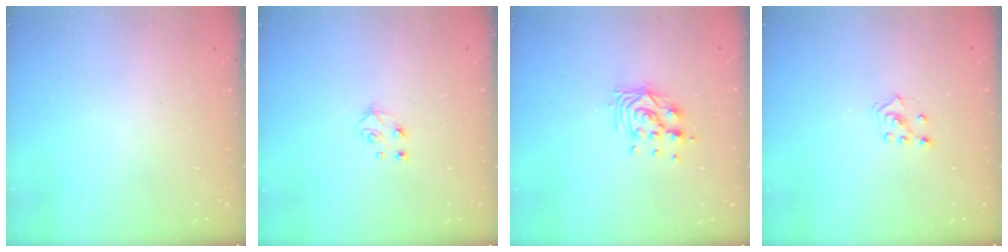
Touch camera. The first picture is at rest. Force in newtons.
{"total": 5.2, "press": 5.1, "slide": 0.7}
{"total": 10.7, "press": 10.7, "slide": 0.7}
{"total": 2.8, "press": 2.7, "slide": 0.5}